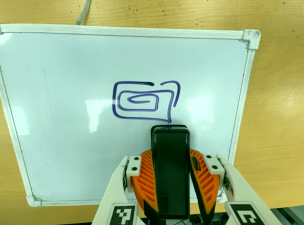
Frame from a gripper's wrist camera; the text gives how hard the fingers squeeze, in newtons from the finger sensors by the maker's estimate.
{"total": 8.1, "left": 6.2, "right": 10.0}